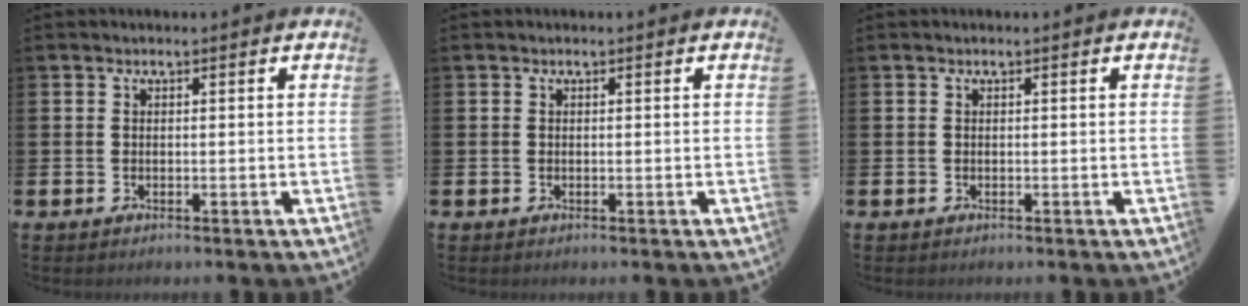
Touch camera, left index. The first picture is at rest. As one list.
[{"total": 0.0}, {"total": 0.0}]